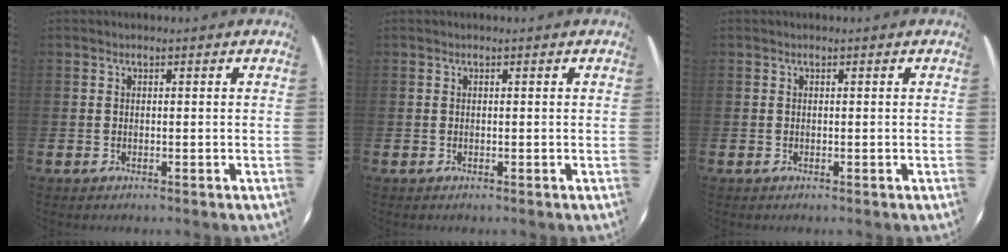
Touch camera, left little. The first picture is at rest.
{"total": 0.0}
{"total": 0.0}